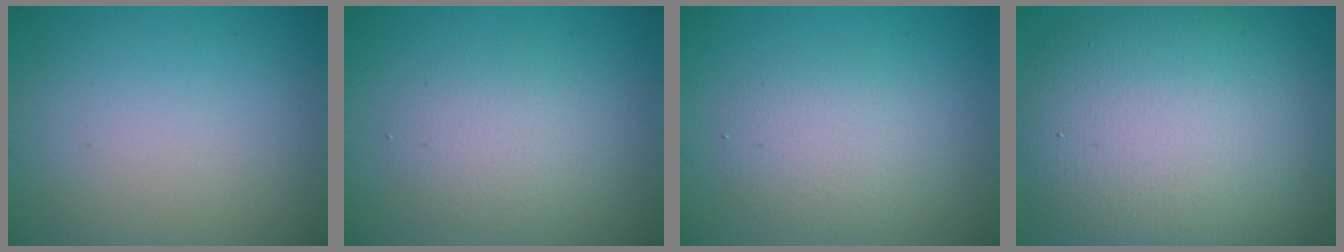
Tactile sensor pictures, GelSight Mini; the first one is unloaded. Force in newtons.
{"total": 2.6, "press": 2.6, "slide": 0.2}
{"total": 2.9, "press": 2.9, "slide": 0.2}
{"total": 14.3, "press": 14.3, "slide": 1.3}